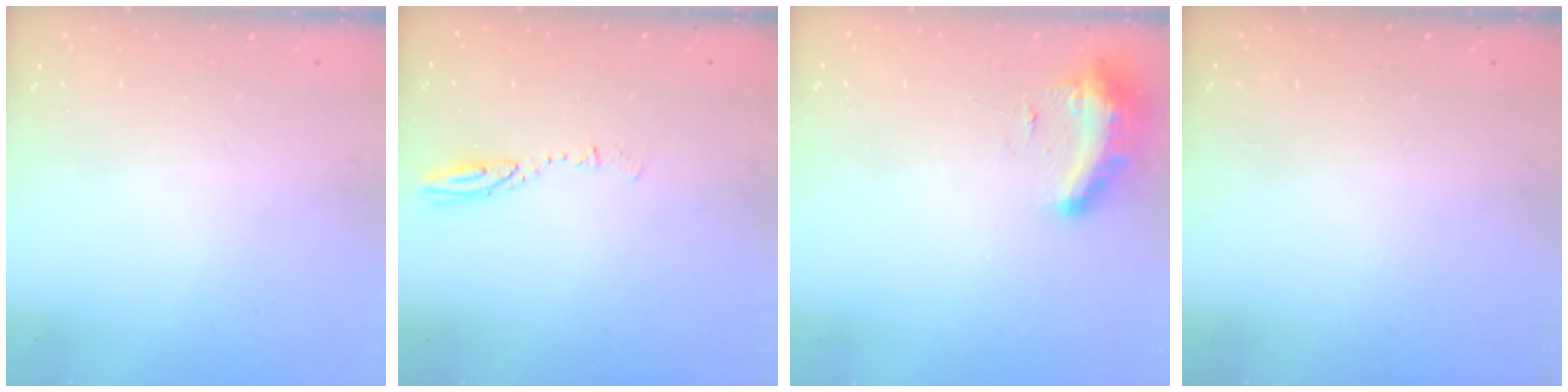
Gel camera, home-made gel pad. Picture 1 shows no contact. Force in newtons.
{"total": 4.0, "press": 4.0, "slide": 0.3}
{"total": 9.8, "press": 9.8, "slide": 0.5}
{"total": 0.0}